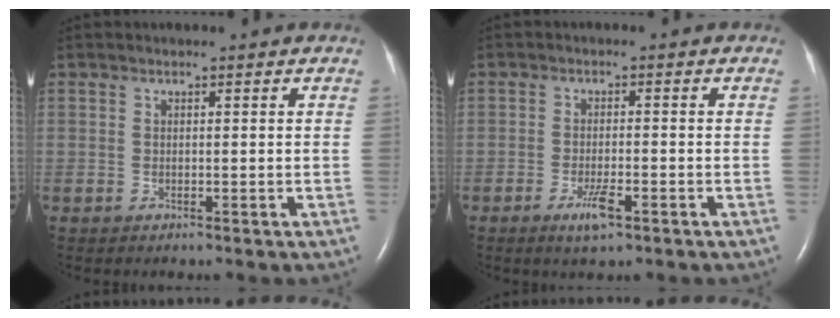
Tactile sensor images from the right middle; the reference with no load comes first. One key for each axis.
{"total": 3.6, "fx": -2.0, "fy": 0.6, "fz": 2.9, "tx": -0.058, "ty": -0.004, "tz": -0.035}